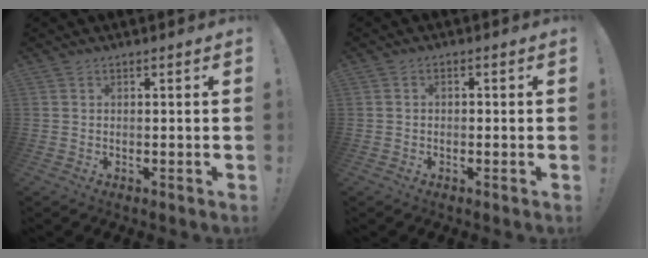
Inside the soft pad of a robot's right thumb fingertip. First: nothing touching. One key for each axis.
{"total": 1.3, "fx": -0.8, "fy": 0.8, "fz": 0.5, "tx": -0.008, "ty": 0.004, "tz": -0.016}